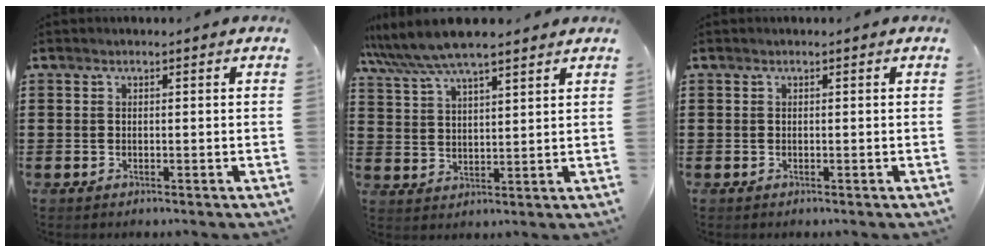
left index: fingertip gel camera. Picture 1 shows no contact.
{"total": 7.4, "force": [6.4, 1.2, 3.6], "torque": [-0.088, -0.017, 0.115]}
{"total": 0.0}